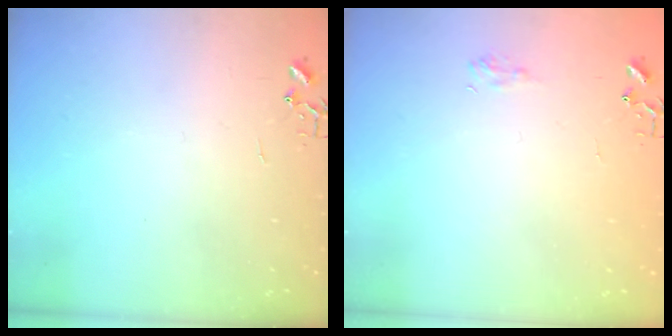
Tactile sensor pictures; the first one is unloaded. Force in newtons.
{"total": 6.9, "press": 6.8, "slide": 0.8}